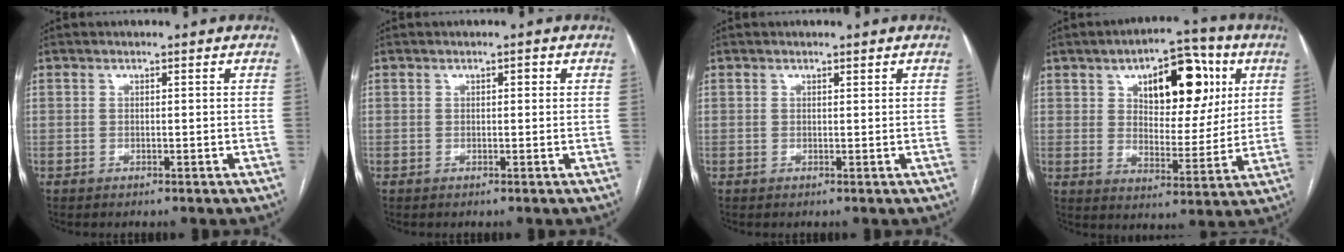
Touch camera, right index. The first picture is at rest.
{"total": 0.6, "force": [0.1, 0.3, 0.5], "torque": [-0.005, 0.003, 0.001]}
{"total": 0.0}
{"total": 15.3, "force": [6.1, 7.1, 12.1], "torque": [-0.165, 0.027, 0.097]}